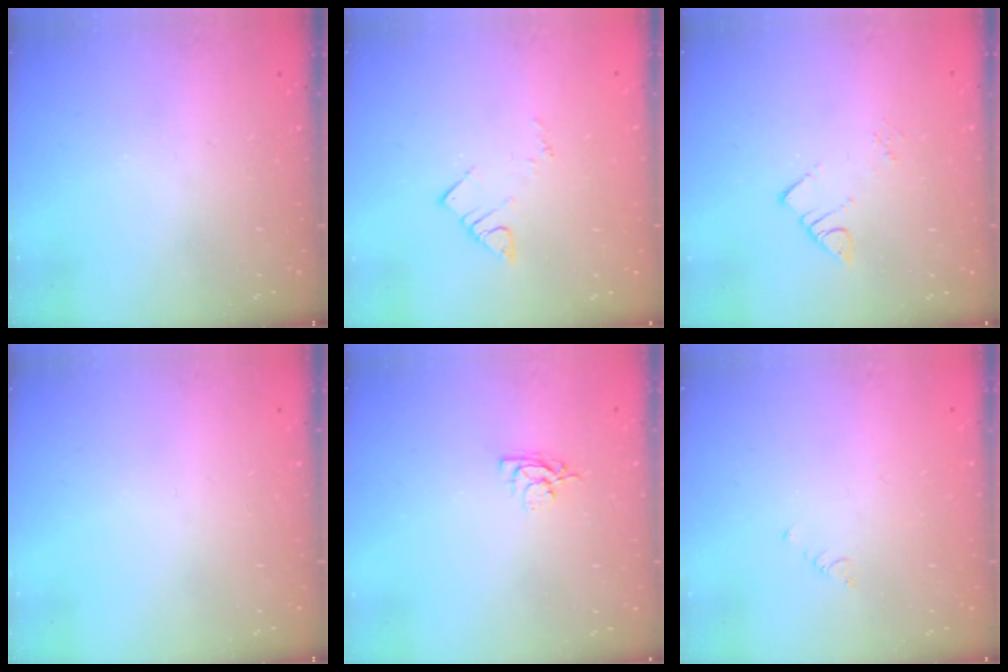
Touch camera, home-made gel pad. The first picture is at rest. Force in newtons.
{"total": 4.5, "press": 4.5, "slide": 0.4}
{"total": 2.6, "press": 2.6, "slide": 0.1}
{"total": 0.0}
{"total": 3.9, "press": 3.9, "slide": 0.4}
{"total": 0.7, "press": 0.6, "slide": 0.2}